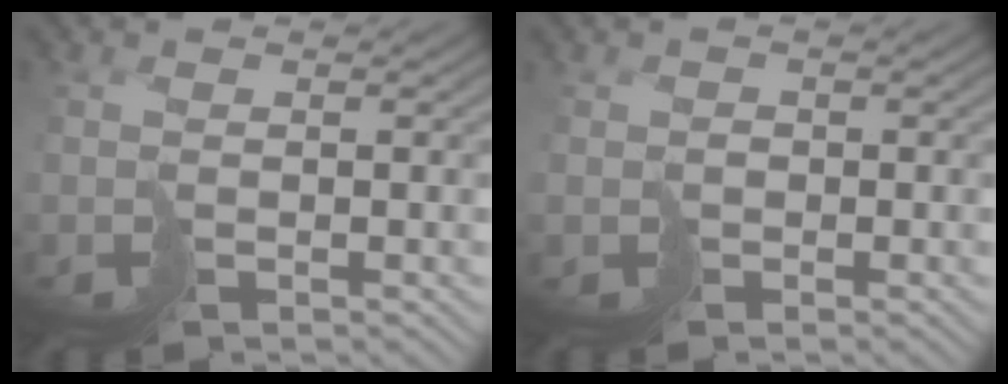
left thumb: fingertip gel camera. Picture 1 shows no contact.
{"total": 1.0, "force": [-0.4, 0.7, -0.6], "torque": [0.019, 0.003, -0.006]}